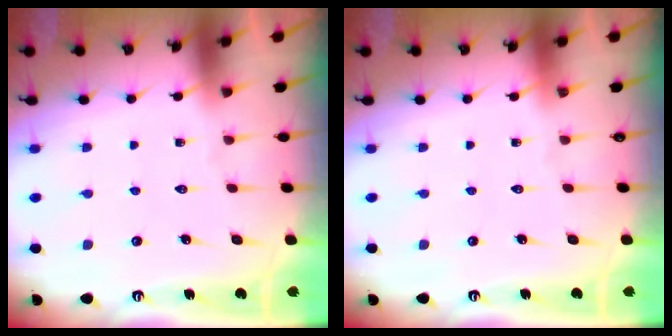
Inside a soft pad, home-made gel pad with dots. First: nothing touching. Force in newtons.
{"total": 0.0}